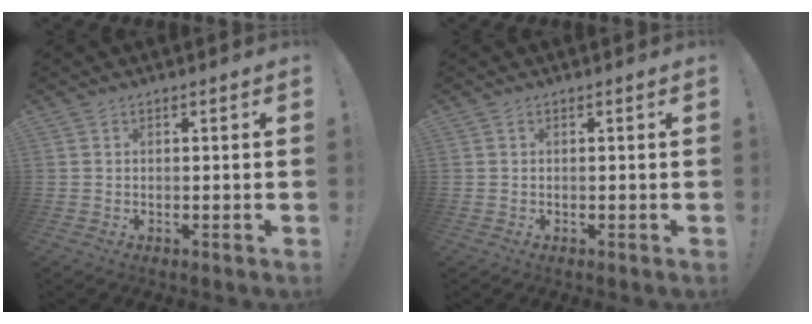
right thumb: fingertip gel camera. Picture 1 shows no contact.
{"total": 0.0}